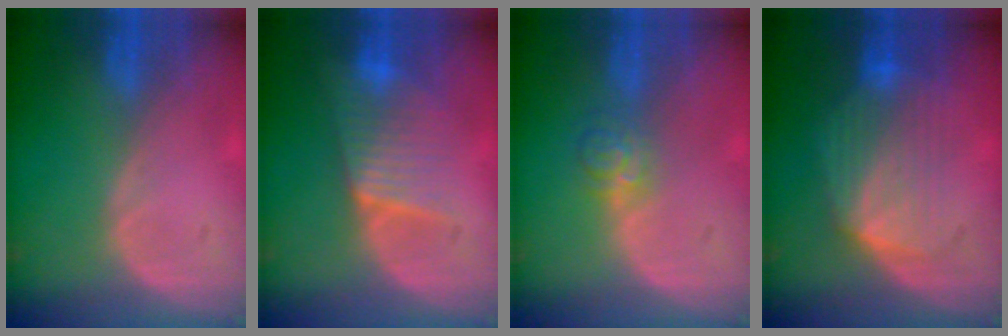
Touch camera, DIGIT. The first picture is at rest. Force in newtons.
{"total": 6.3, "press": 6.3, "slide": 0.7}
{"total": 3.5, "press": 3.5, "slide": 0.2}
{"total": 7.5, "press": 7.4, "slide": 1.2}